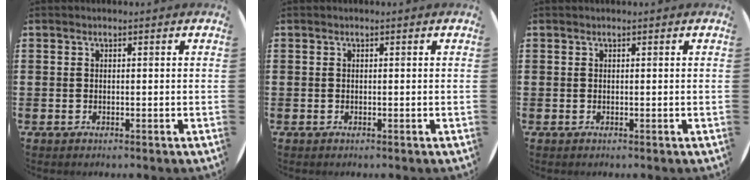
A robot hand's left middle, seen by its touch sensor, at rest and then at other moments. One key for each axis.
{"total": 0.0}
{"total": 0.0}